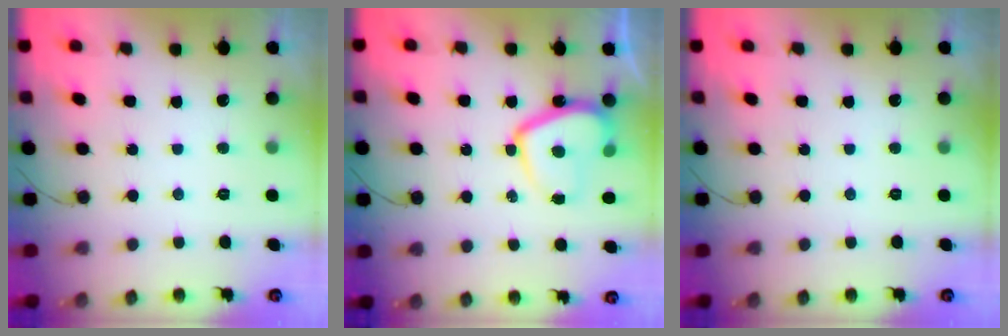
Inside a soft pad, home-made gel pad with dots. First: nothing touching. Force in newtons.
{"total": 11.0, "press": 10.9, "slide": 1.1}
{"total": 0.0}